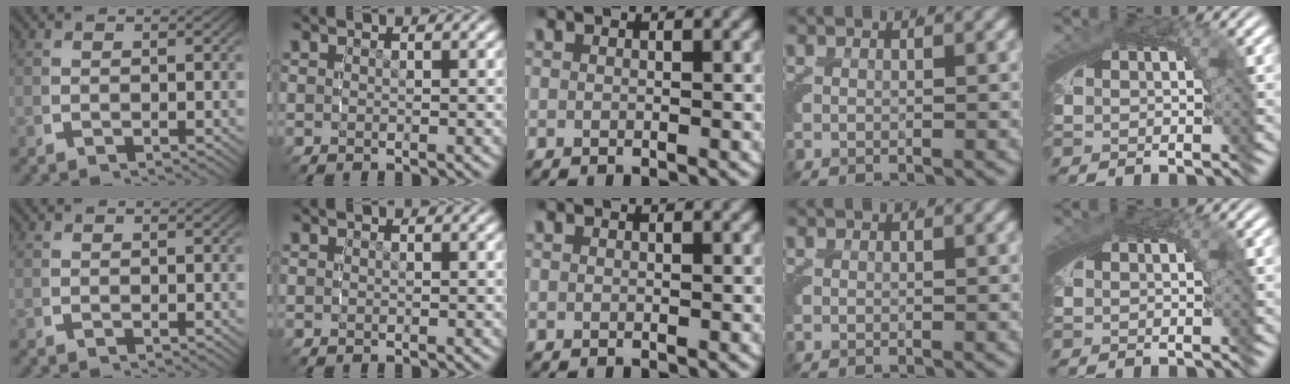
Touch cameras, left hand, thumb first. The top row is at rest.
{"little": {"total": 0.6, "force": [0.2, 0.2, 0.6], "torque": [-0.011, 0.000, 0.003]}}